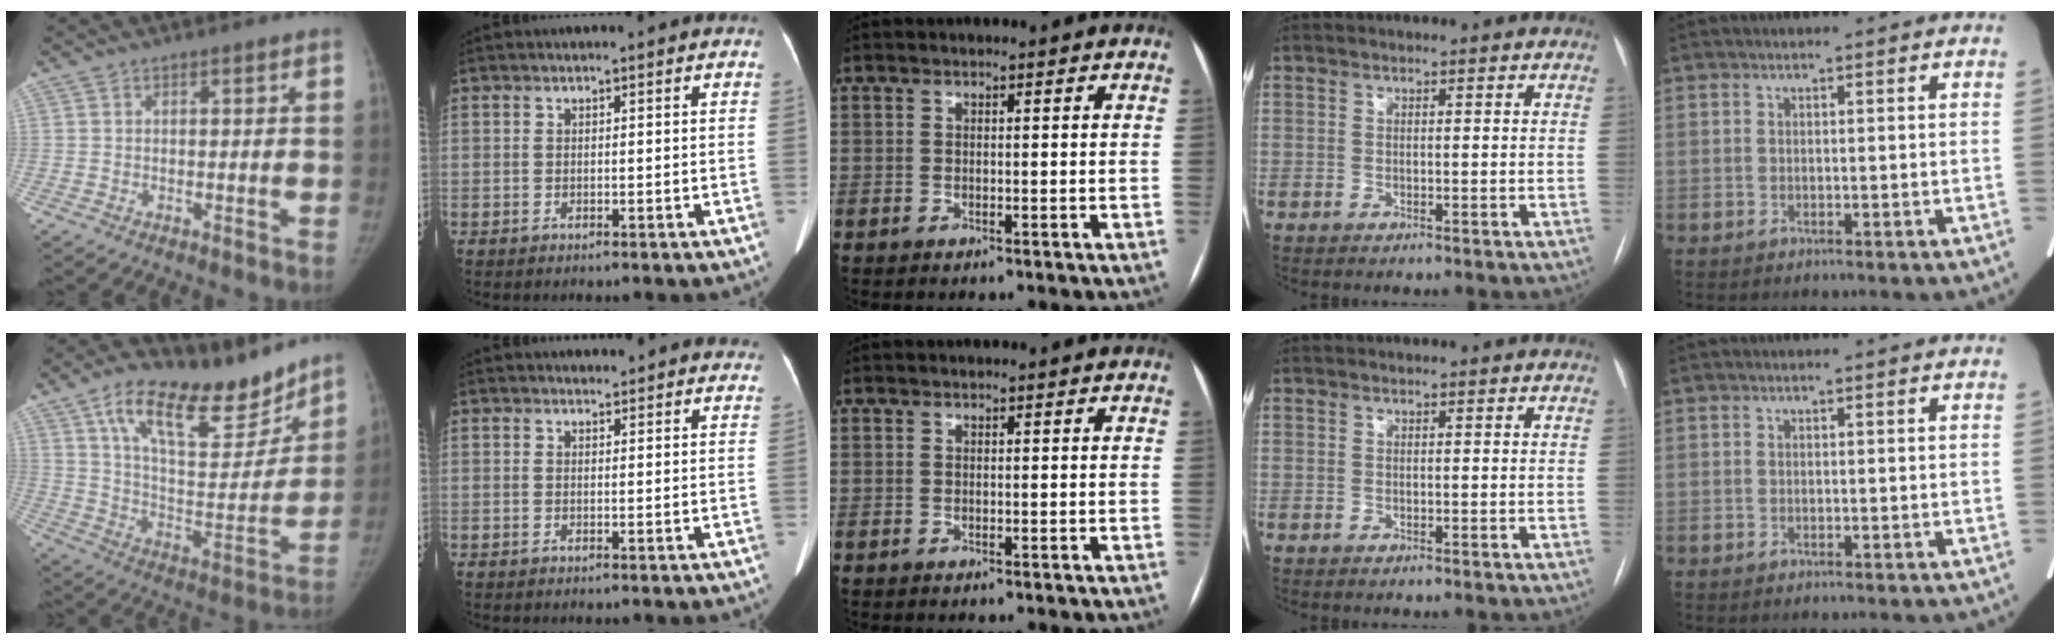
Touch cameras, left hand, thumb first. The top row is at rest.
{"thumb": {"total": 21.2, "force": [15.0, 8.4, 12.4], "torque": [-0.150, -0.071, 0.249]}, "index": {"total": 5.9, "force": [5.6, 1.7, 0.7], "torque": [0.010, 0.005, 0.045]}}